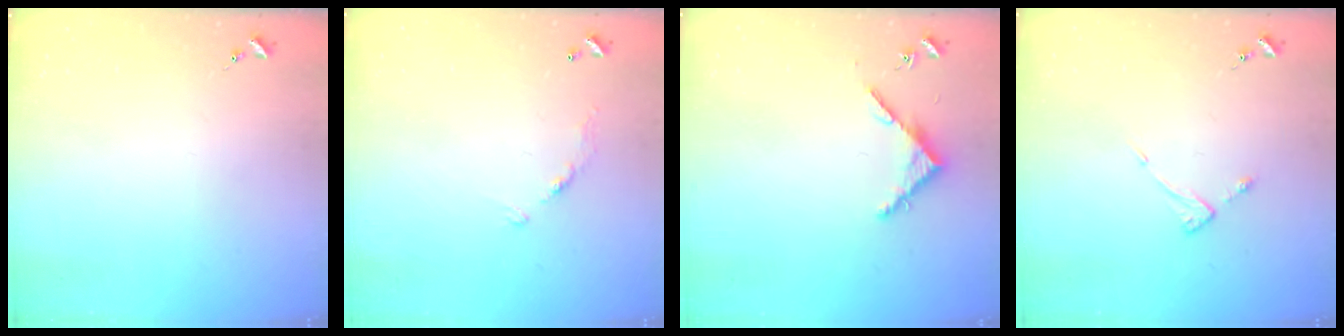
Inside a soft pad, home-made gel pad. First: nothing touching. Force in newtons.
{"total": 6.0, "press": 6.0, "slide": 0.4}
{"total": 3.7, "press": 3.7, "slide": 0.3}
{"total": 3.9, "press": 3.9, "slide": 0.5}